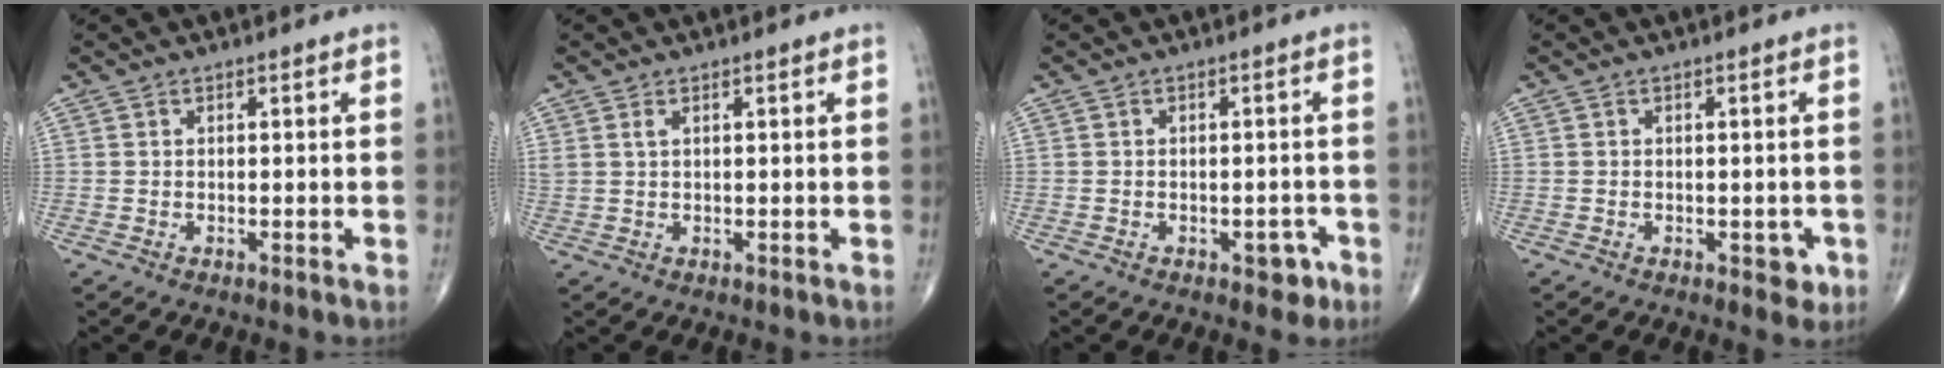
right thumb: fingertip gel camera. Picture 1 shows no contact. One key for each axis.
{"total": 1.2, "fx": 0.7, "fy": 0.5, "fz": 0.9, "tx": -0.025, "ty": 0.009, "tz": 0.019}
{"total": 3.1, "fx": -1.6, "fy": 1.8, "fz": 1.9, "tx": -0.005, "ty": 0.010, "tz": -0.020}
{"total": 2.6, "fx": -0.9, "fy": 1.6, "fz": 1.9, "tx": -0.003, "ty": 0.002, "tz": -0.011}